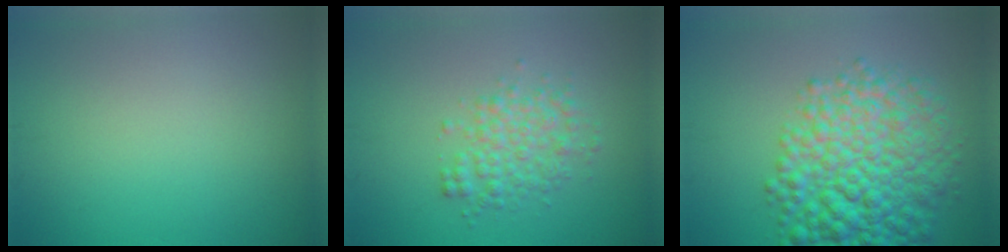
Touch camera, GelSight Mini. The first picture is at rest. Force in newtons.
{"total": 3.1, "press": 3.1, "slide": 0.1}
{"total": 9.6, "press": 9.6, "slide": 0.3}